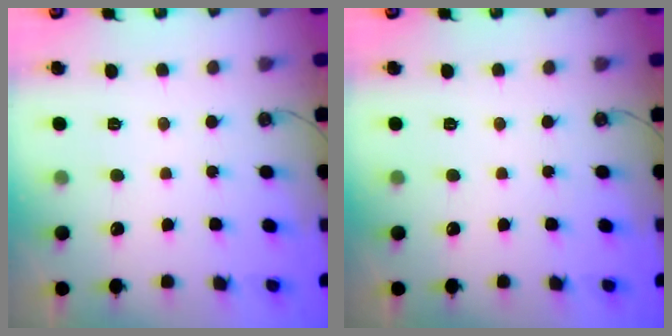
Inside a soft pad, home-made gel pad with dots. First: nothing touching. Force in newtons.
{"total": 0.0}